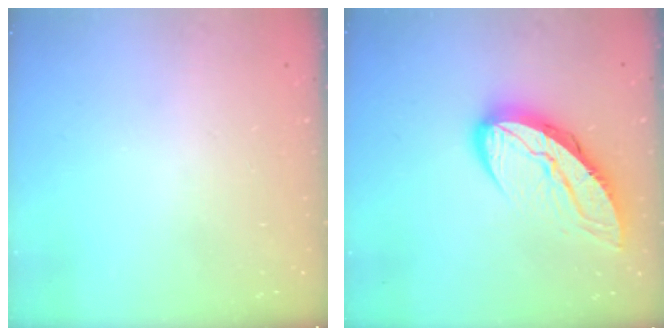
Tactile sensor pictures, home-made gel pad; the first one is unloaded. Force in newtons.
{"total": 12.9, "press": 12.9, "slide": 0.9}